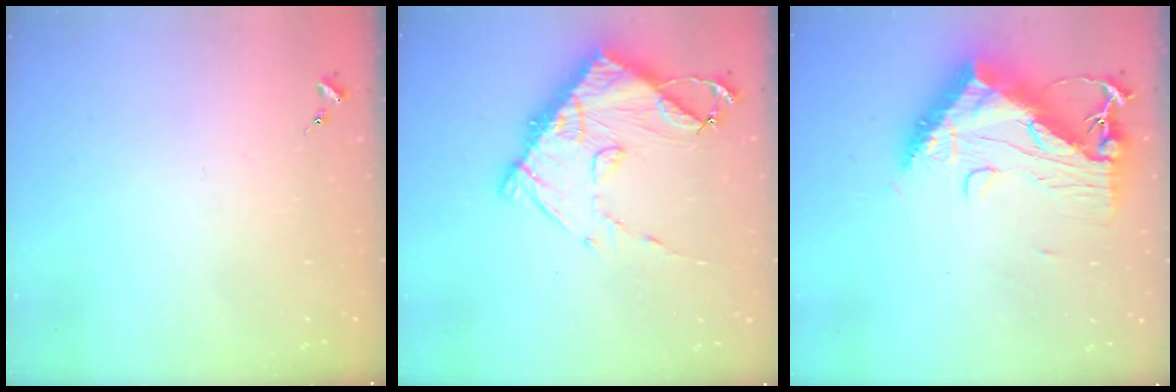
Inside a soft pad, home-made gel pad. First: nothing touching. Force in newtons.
{"total": 13.5, "press": 13.5, "slide": 1.2}
{"total": 18.8, "press": 18.7, "slide": 1.7}